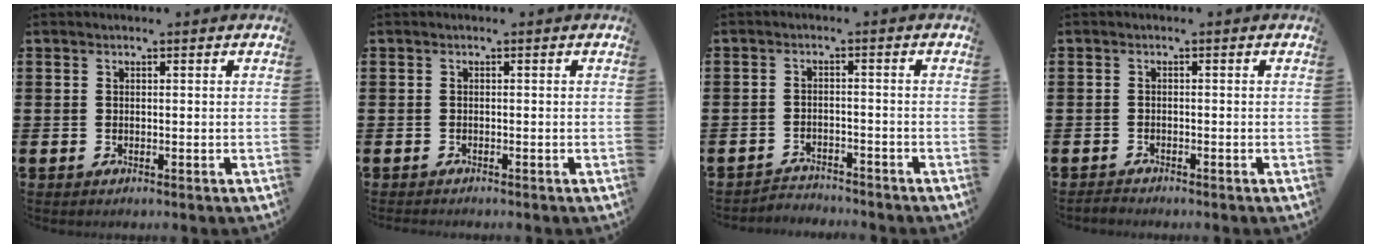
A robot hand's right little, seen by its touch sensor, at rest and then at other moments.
{"total": 0.0}
{"total": 2.3, "force": [-2.3, 0.2, -0.3], "torque": [-0.004, 0.002, -0.051]}
{"total": 0.8, "force": [-0.8, 0.2, 0.1], "torque": [-0.005, 0.000, -0.016]}